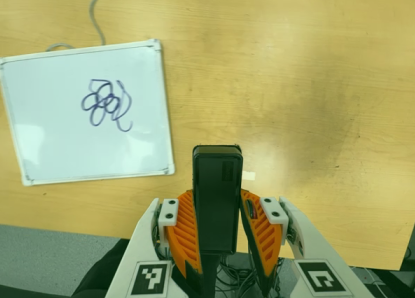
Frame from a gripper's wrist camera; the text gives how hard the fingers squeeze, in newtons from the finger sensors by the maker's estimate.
{"total": 4.2, "left": 2.7, "right": 5.7}